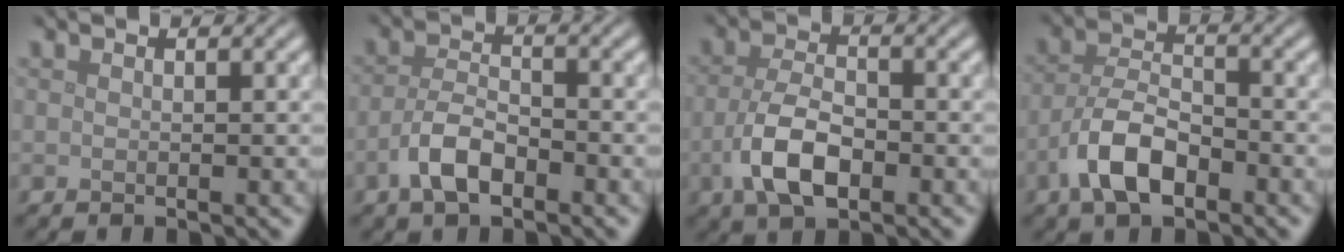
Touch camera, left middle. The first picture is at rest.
{"total": 3.9, "force": [-2.0, 1.8, 2.8], "torque": [-0.056, 0.005, -0.043]}
{"total": 5.3, "force": [-1.9, 2.7, 4.2], "torque": [-0.089, -0.002, -0.039]}
{"total": 5.5, "force": [-2.8, 2.6, 3.9], "torque": [-0.071, 0.006, -0.059]}